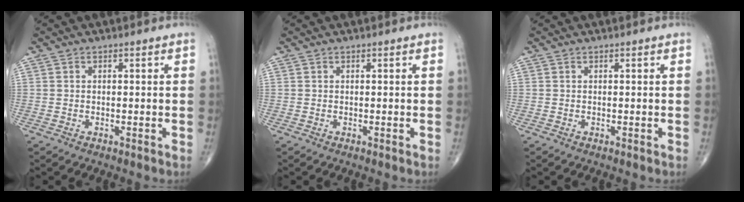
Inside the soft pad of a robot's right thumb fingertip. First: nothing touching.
{"total": 0.0}
{"total": 0.0}